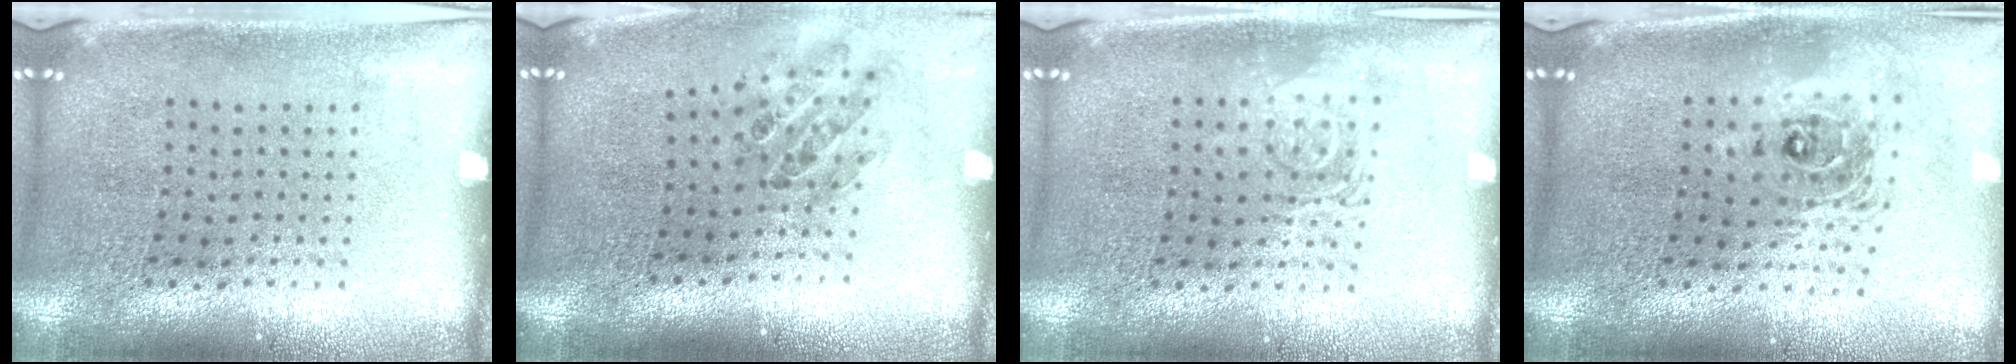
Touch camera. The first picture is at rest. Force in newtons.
{"total": 0.9, "press": 0.9, "slide": 0.1}
{"total": 1.2, "press": 1.2, "slide": 0.2}
{"total": 1.9, "press": 1.5, "slide": 1.3}